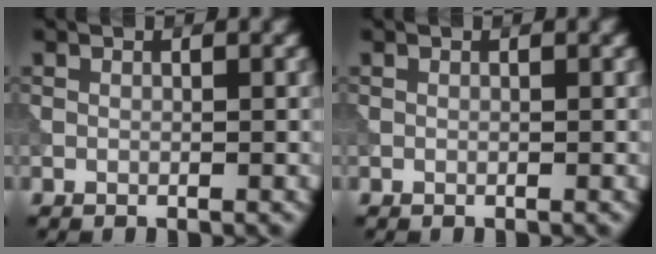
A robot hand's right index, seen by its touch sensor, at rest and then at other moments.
{"total": 0.0}